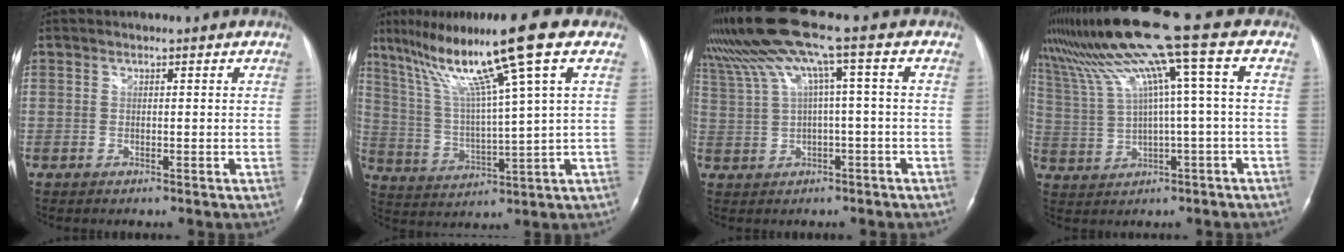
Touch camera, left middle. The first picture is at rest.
{"total": 16.5, "force": [8.8, -1.8, 13.8], "torque": [-0.239, 0.019, 0.149]}
{"total": 9.5, "force": [3.8, -0.8, 8.7], "torque": [-0.174, 0.051, 0.082]}
{"total": 12.6, "force": [5.8, -1.6, 11.1], "torque": [-0.207, 0.036, 0.113]}